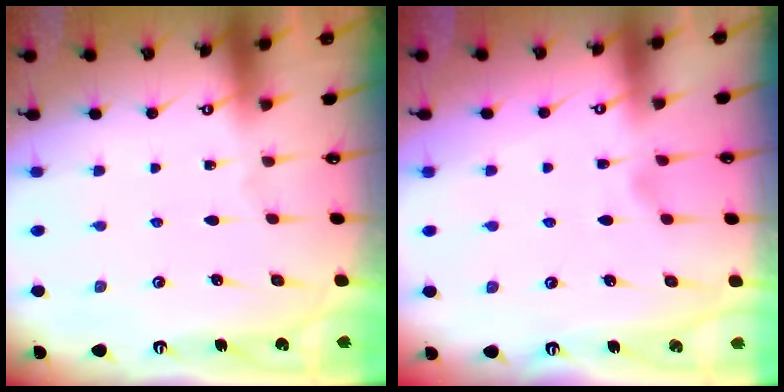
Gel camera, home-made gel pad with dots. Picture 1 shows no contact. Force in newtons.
{"total": 1.1, "press": 0.6, "slide": 1.0}